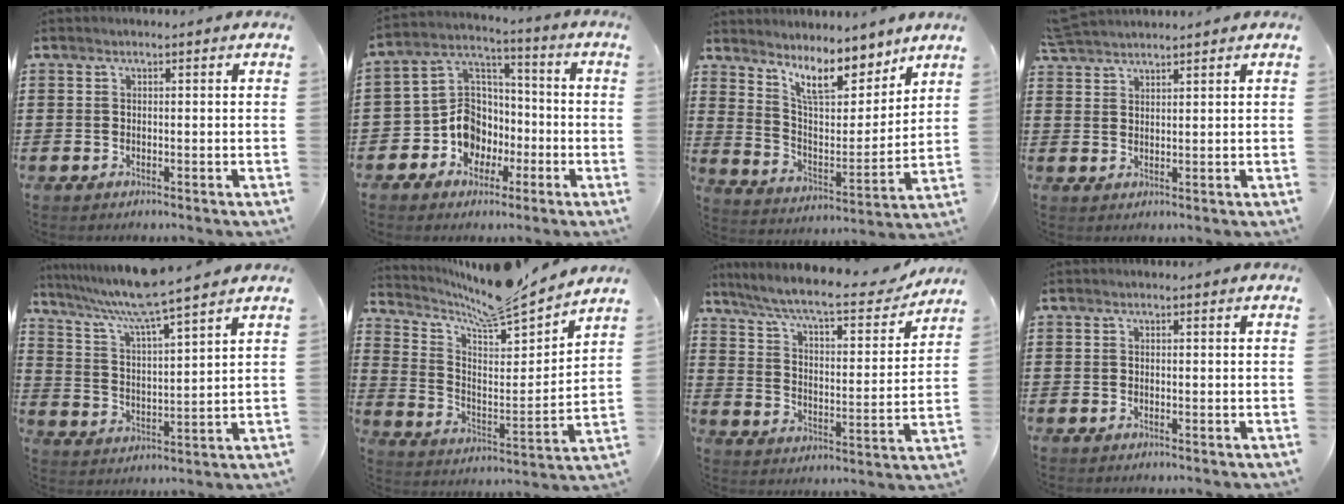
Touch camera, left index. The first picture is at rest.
{"total": 9.6, "force": [-3.3, 8.5, 2.8], "torque": [-0.109, 0.003, -0.065]}
{"total": 9.8, "force": [7.7, 2.8, 5.4], "torque": [-0.105, -0.040, 0.135]}
{"total": 2.9, "force": [2.9, 0.1, 0.4], "torque": [-0.016, -0.002, 0.057]}
{"total": 8.3, "force": [7.1, -0.7, 4.2], "torque": [-0.106, -0.039, 0.118]}
{"total": 9.3, "force": [8.5, 0.9, 3.6], "torque": [-0.091, -0.066, 0.140]}
{"total": 9.3, "force": [7.9, 0.7, 4.8], "torque": [-0.123, -0.044, 0.132]}
{"total": 0.0}